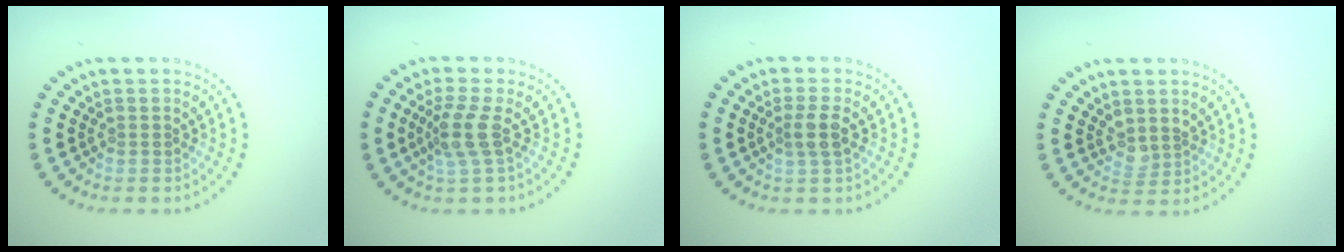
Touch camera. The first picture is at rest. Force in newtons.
{"total": 2.7, "press": 2.1, "slide": 1.8}
{"total": 2.0, "press": 1.7, "slide": 1.0}
{"total": 1.7, "press": 1.3, "slide": 1.1}